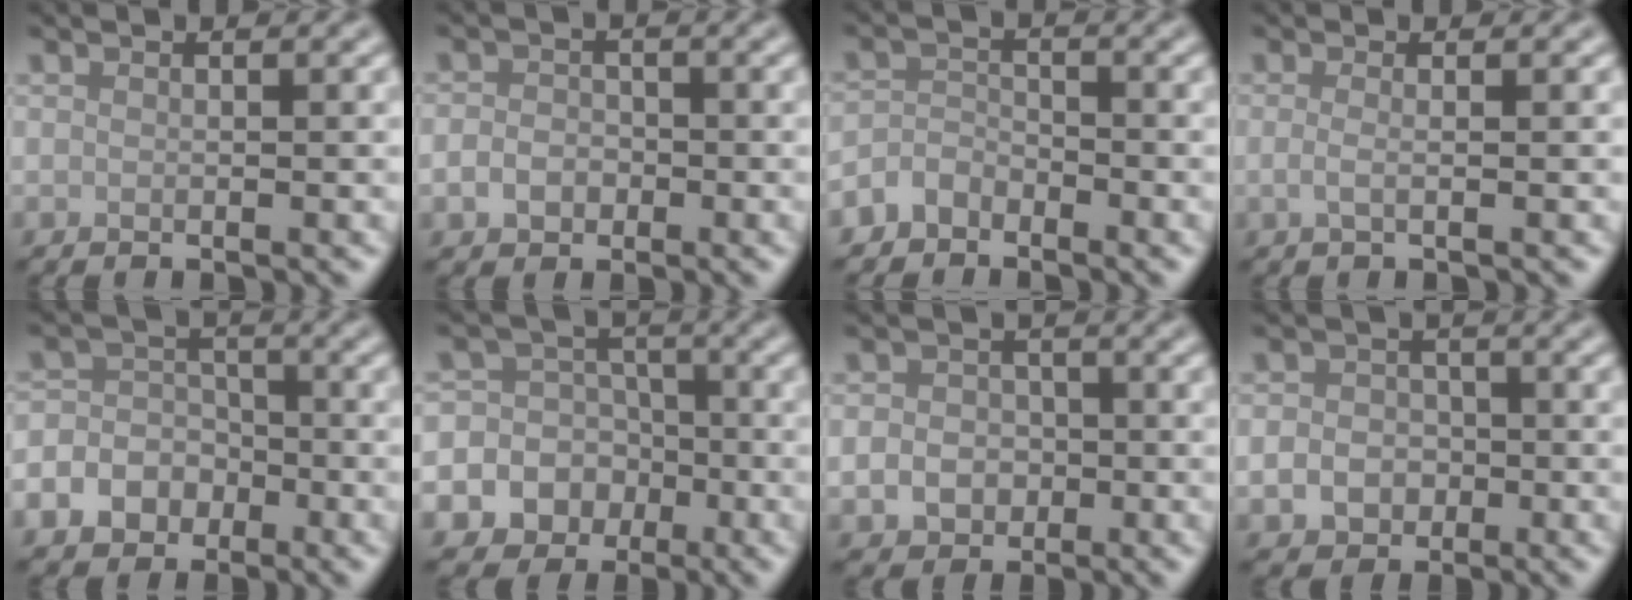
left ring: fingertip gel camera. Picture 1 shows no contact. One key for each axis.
{"total": 2.1, "fx": -0.8, "fy": 1.7, "fz": 0.9, "tx": -0.012, "ty": -0.001, "tz": -0.020}
{"total": 2.3, "fx": -1.8, "fy": 1.3, "fz": 0.4, "tx": -0.004, "ty": 0.009, "tz": -0.042}
{"total": 1.4, "fx": -0.2, "fy": 0.5, "fz": 1.3, "tx": -0.023, "ty": -0.005, "tz": -0.009}
{"total": 6.1, "fx": -2.9, "fy": 5.1, "fz": 1.7, "tx": -0.016, "ty": 0.001, "tz": -0.066}
{"total": 11.5, "fx": -4.2, "fy": 10.5, "fz": 2.3, "tx": -0.065, "ty": -0.011, "tz": -0.084}
{"total": 3.4, "fx": -0.9, "fy": 3.0, "fz": 1.4, "tx": -0.002, "ty": -0.006, "tz": -0.025}
{"total": 3.8, "fx": -1.2, "fy": 3.3, "fz": 1.5, "tx": 0.001, "ty": -0.004, "tz": -0.031}